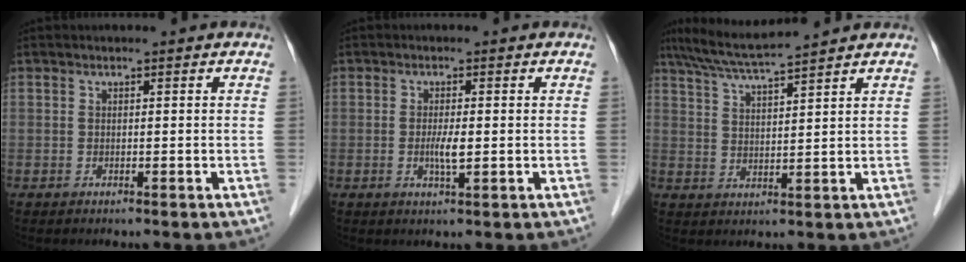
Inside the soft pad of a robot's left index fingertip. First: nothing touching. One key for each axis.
{"total": 2.4, "fx": -0.2, "fy": 0.3, "fz": 2.4, "tx": -0.049, "ty": -0.004, "tz": -0.003}
{"total": 8.8, "fx": 7.8, "fy": -1.0, "fz": 3.9, "tx": -0.074, "ty": 0.018, "tz": 0.137}